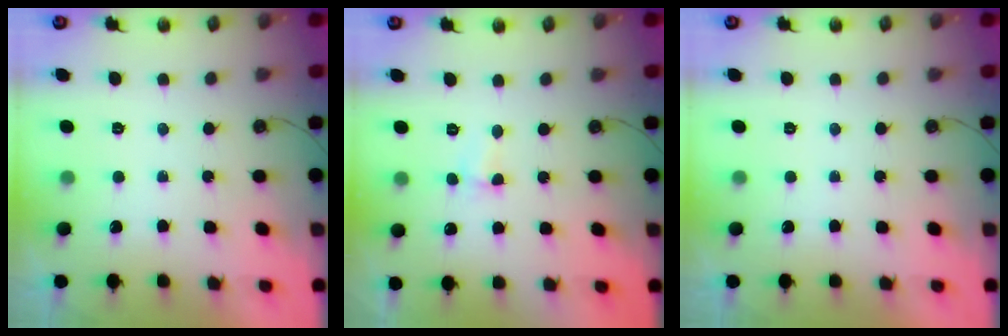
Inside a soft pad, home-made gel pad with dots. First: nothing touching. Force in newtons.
{"total": 1.6, "press": 1.4, "slide": 0.6}
{"total": 0.0}